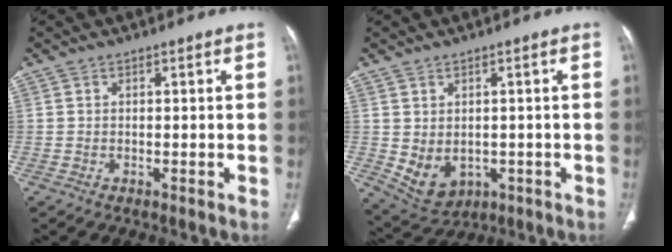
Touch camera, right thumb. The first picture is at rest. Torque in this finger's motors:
{"motor_torque": [-0.33, 0.33, 0.29, 0.38, 0.02]}